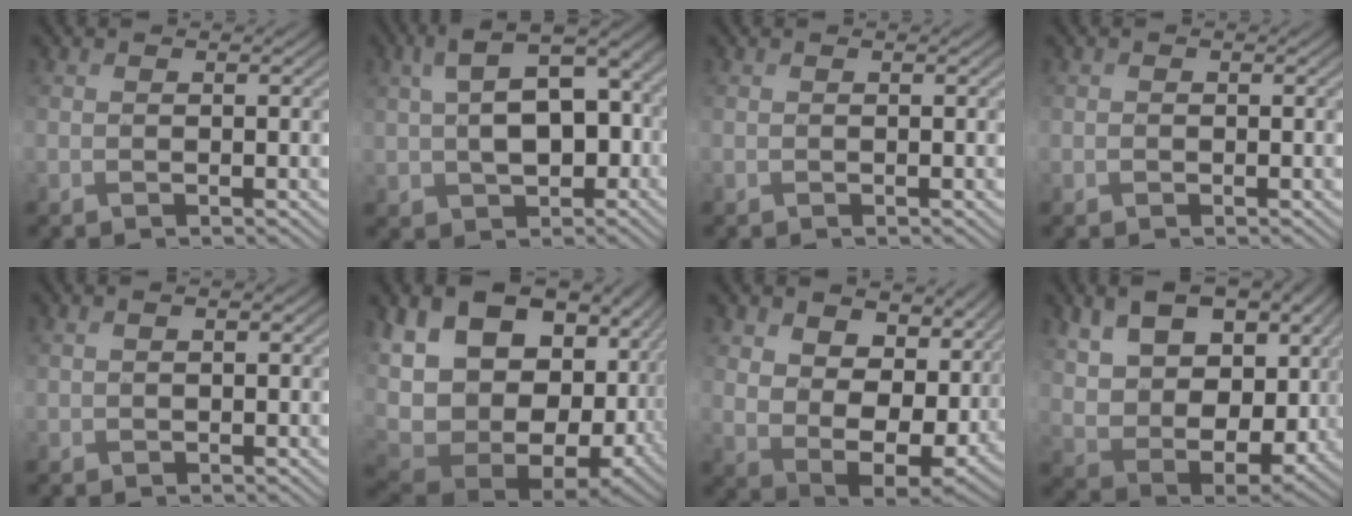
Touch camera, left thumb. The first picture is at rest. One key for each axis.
{"total": 11.0, "fx": 0.2, "fy": 7.0, "fz": 8.5, "tx": -0.163, "ty": -0.006, "tz": 0.013}
{"total": 0.0}
{"total": 0.5, "fx": -0.4, "fy": 0.4, "fz": -0.2, "tx": 0.005, "ty": -0.003, "tz": -0.006}
{"total": 1.5, "fx": 0.3, "fy": 1.0, "fz": 1.0, "tx": -0.022, "ty": 0.000, "tz": 0.010}
{"total": 19.1, "fx": 1.0, "fy": 13.4, "fz": 13.6, "tx": -0.281, "ty": -0.039, "tz": 0.080}
{"total": 12.9, "fx": 4.9, "fy": 8.7, "fz": 8.1, "tx": -0.186, "ty": -0.015, "tz": 0.090}
{"total": 12.9, "fx": 4.2, "fy": 8.5, "fz": 8.8, "tx": -0.184, "ty": -0.011, "tz": 0.075}